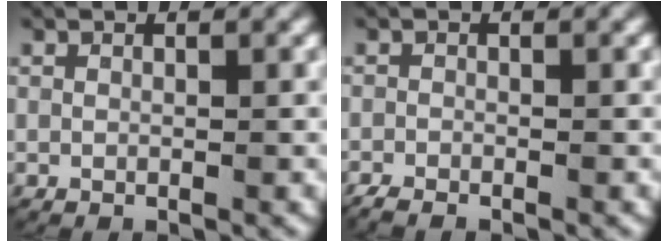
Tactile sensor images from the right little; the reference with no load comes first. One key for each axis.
{"total": 1.8, "fx": -1.6, "fy": 0.8, "fz": 0.4, "tx": -0.013, "ty": -0.009, "tz": -0.025}